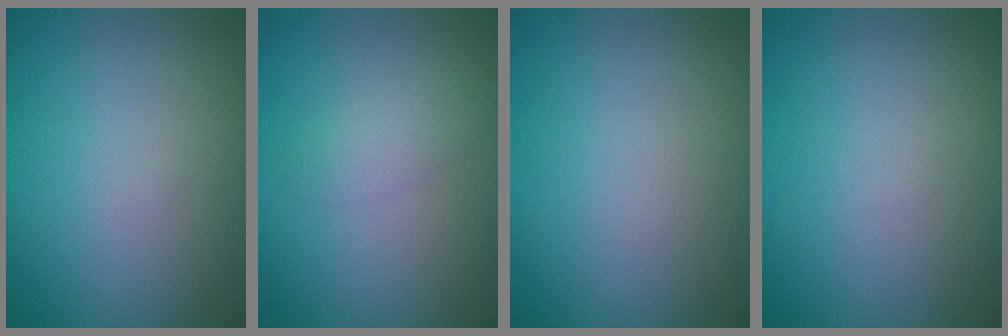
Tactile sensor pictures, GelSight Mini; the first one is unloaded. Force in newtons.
{"total": 1.4, "press": 1.4, "slide": 0.0}
{"total": 0.0}
{"total": 0.0}